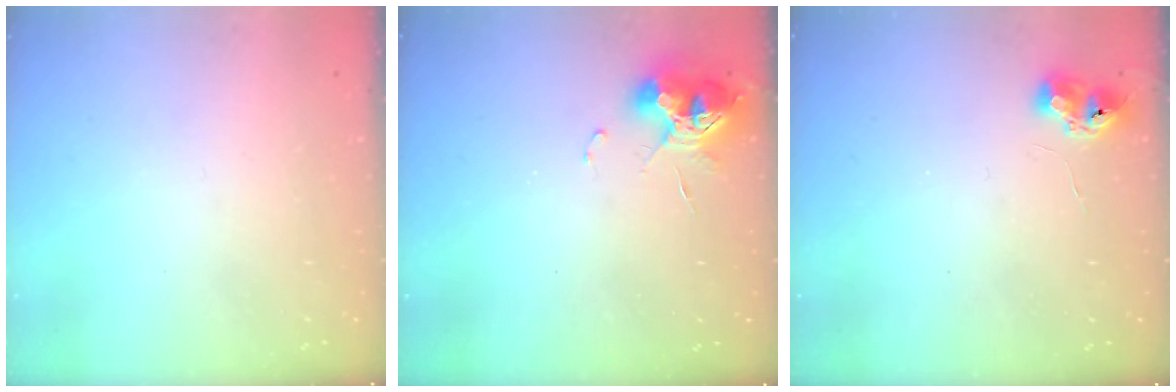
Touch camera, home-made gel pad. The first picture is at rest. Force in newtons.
{"total": 10.1, "press": 10.0, "slide": 0.5}
{"total": 7.5, "press": 7.4, "slide": 1.2}